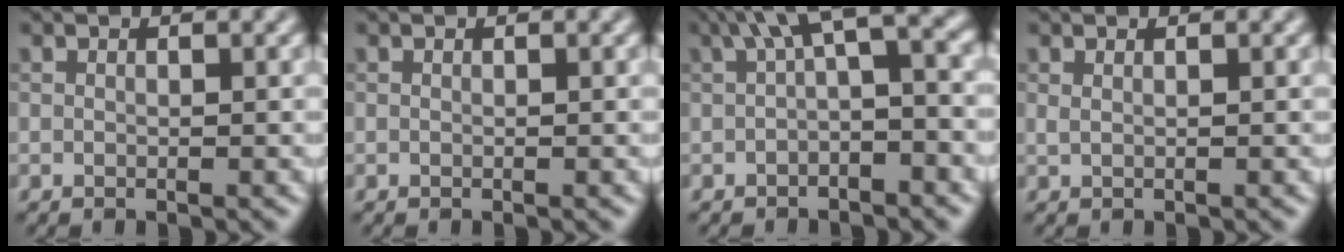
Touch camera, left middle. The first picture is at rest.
{"total": 0.0}
{"total": 5.4, "force": [1.2, 1.8, 5.0], "torque": [-0.069, 0.020, 0.005]}
{"total": 0.7, "force": [0.4, 0.3, 0.5], "torque": [-0.010, 0.002, 0.001]}